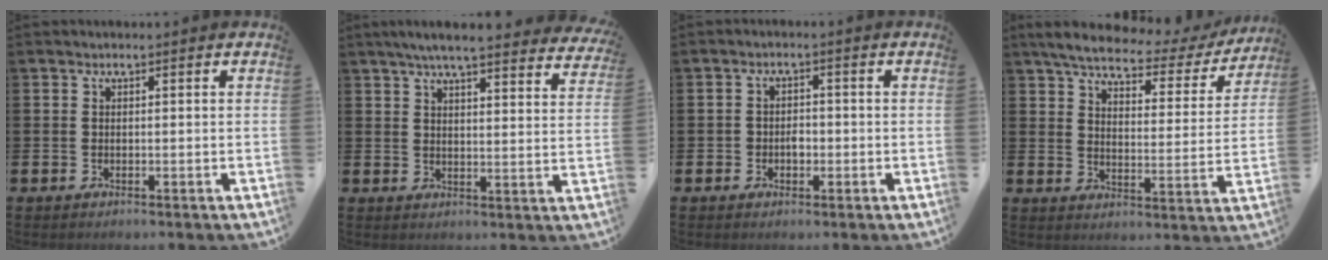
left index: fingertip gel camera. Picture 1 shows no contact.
{"total": 5.9, "force": [5.5, 0.4, 2.2], "torque": [-0.046, -0.029, 0.094]}
{"total": 1.8, "force": [-0.5, 1.5, 0.9], "torque": [-0.005, 0.000, -0.016]}
{"total": 5.6, "force": [4.8, 1.5, 2.5], "torque": [-0.073, -0.029, 0.076]}